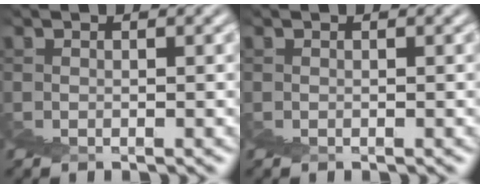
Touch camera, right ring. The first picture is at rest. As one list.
[{"total": 0.0}]